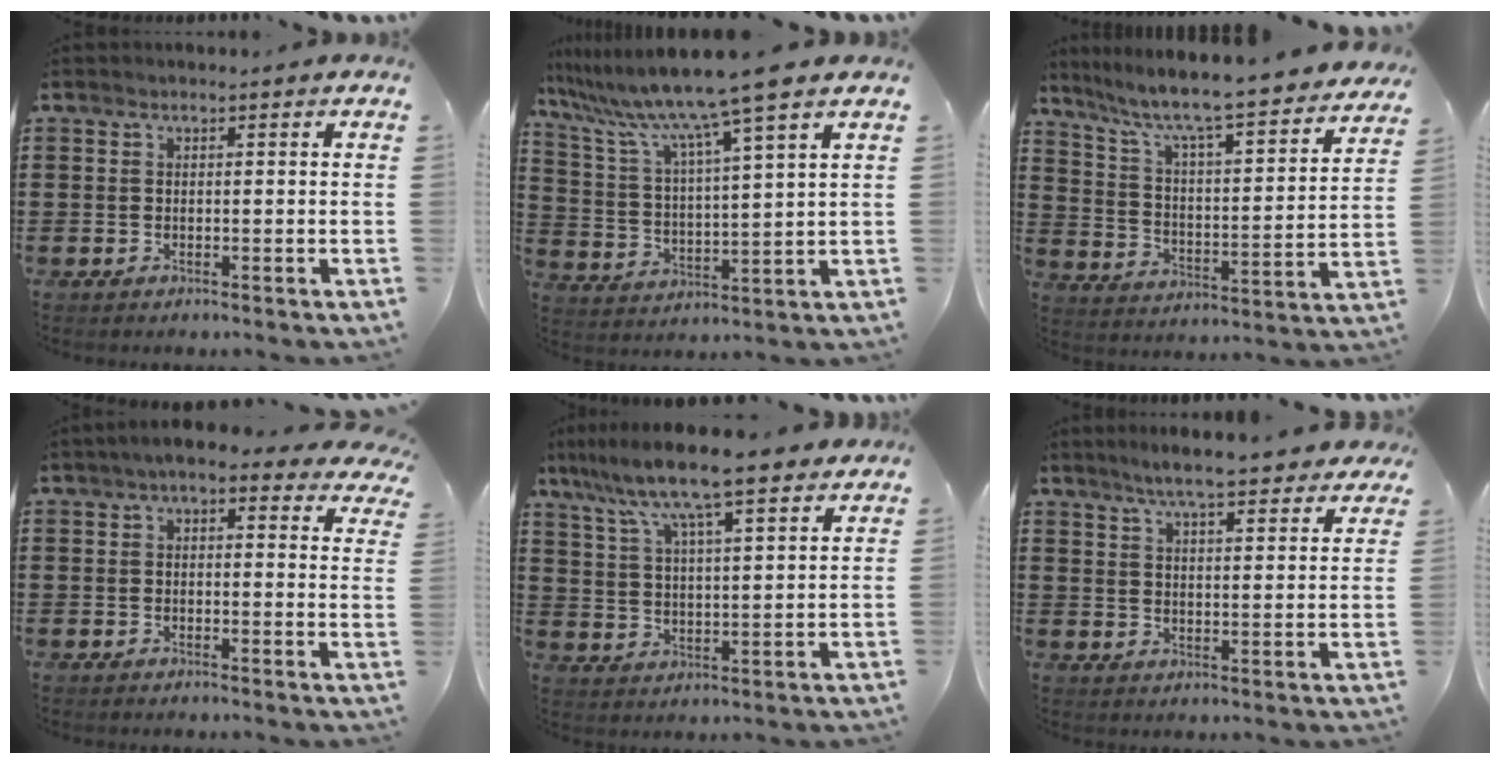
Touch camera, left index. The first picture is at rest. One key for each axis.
{"total": 10.1, "fx": 8.3, "fy": -1.2, "fz": 5.7, "tx": -0.144, "ty": -0.054, "tz": 0.130}
{"total": 6.3, "fx": 5.4, "fy": 0.0, "fz": 3.3, "tx": -0.090, "ty": -0.052, "tz": 0.080}
{"total": 4.7, "fx": 3.6, "fy": 1.3, "fz": 2.7, "tx": -0.063, "ty": -0.002, "tz": 0.064}
{"total": 9.5, "fx": 7.8, "fy": 0.8, "fz": 5.3, "tx": -0.129, "ty": -0.028, "tz": 0.133}
{"total": 6.5, "fx": 5.8, "fy": 0.4, "fz": 2.9, "tx": -0.074, "ty": -0.016, "tz": 0.104}